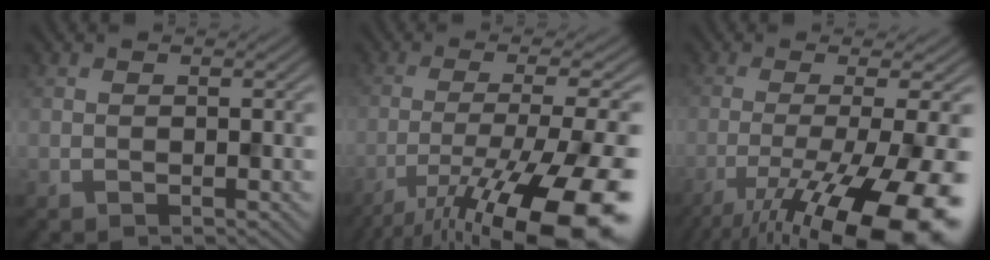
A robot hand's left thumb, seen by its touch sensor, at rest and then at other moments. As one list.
[{"total": 16.6, "force": [-9.7, 3.8, 12.9], "torque": [-0.204, -0.013, -0.150]}, {"total": 17.2, "force": [-8.8, 4.0, 14.2], "torque": [-0.204, -0.013, -0.136]}]